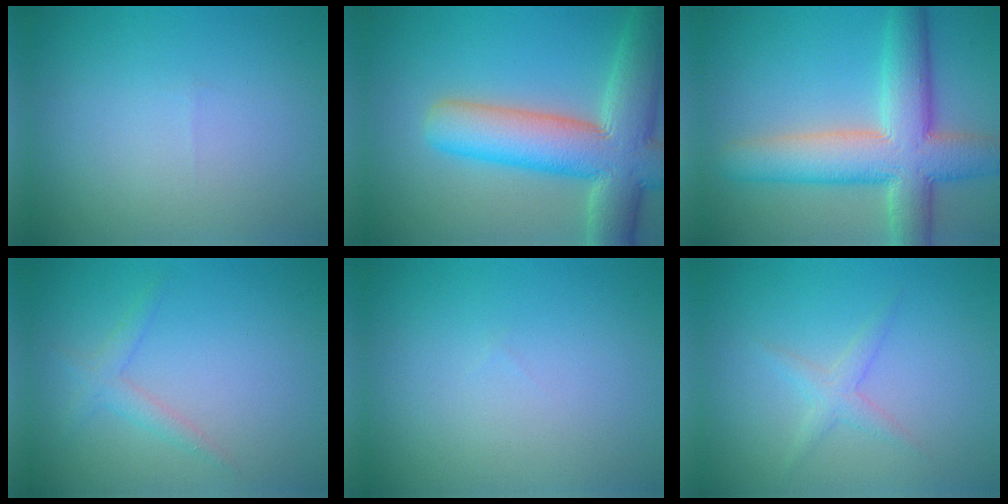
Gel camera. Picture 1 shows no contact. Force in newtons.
{"total": 10.9, "press": 10.9, "slide": 0.7}
{"total": 9.3, "press": 9.3, "slide": 0.7}
{"total": 1.7, "press": 1.7, "slide": 0.1}
{"total": 0.0}
{"total": 1.6, "press": 1.6, "slide": 0.1}